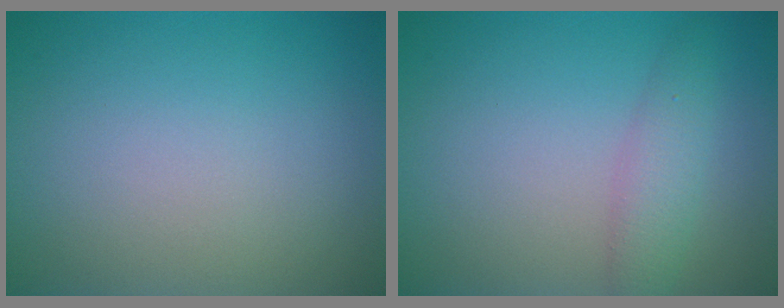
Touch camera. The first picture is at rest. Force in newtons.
{"total": 2.5, "press": 2.5, "slide": 0.0}